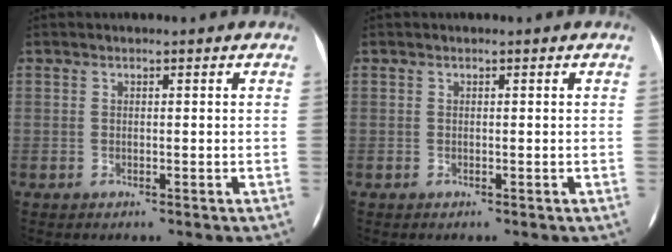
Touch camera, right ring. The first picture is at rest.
{"total": 0.0}